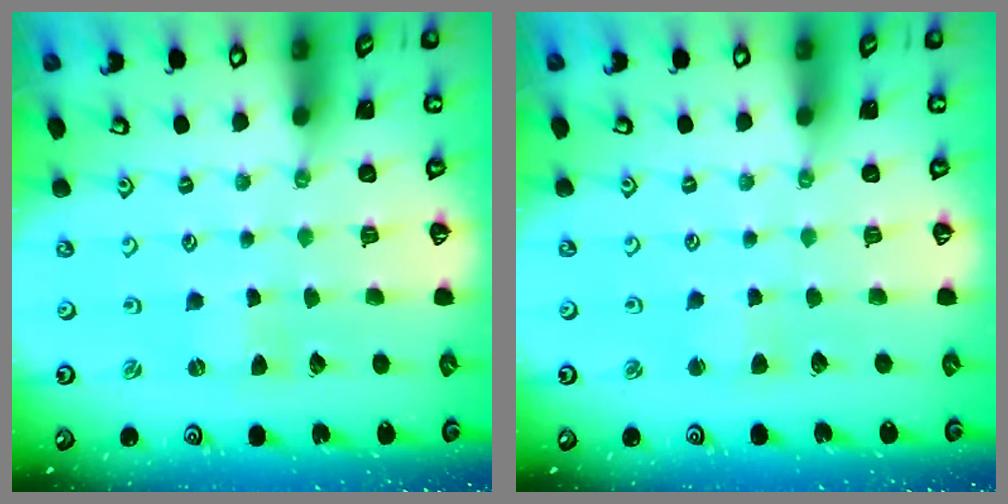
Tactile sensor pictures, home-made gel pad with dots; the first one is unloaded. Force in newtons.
{"total": 2.3, "press": 2.3, "slide": 0.4}